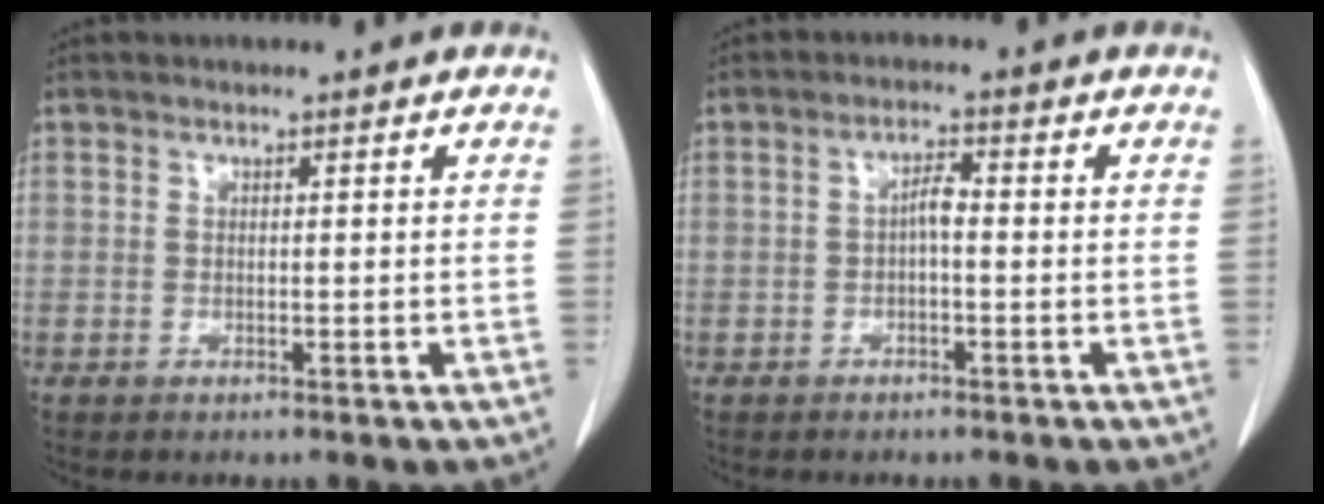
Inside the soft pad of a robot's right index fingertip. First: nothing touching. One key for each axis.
{"total": 2.3, "fx": -0.4, "fy": 0.7, "fz": 2.2, "tx": -0.039, "ty": 0.006, "tz": -0.007}